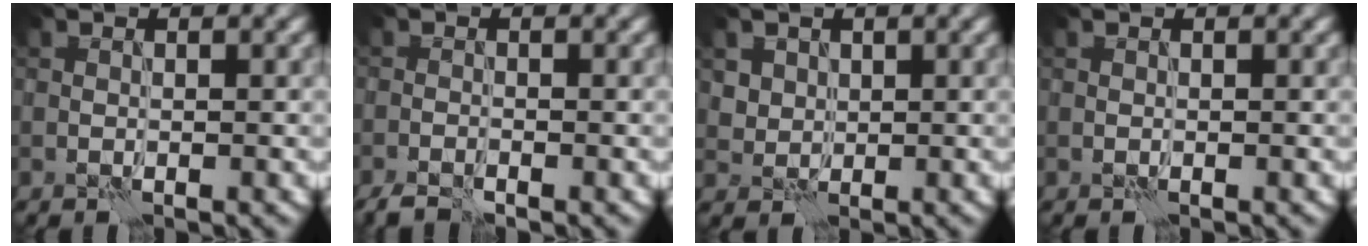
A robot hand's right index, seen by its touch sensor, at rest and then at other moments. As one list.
[{"total": 2.3, "force": [-2.0, 0.3, 1.1], "torque": [-0.027, -0.004, -0.039]}, {"total": 2.7, "force": [1.5, 2.1, 0.8], "torque": [-0.033, -0.006, 0.047]}, {"total": 0.0}]